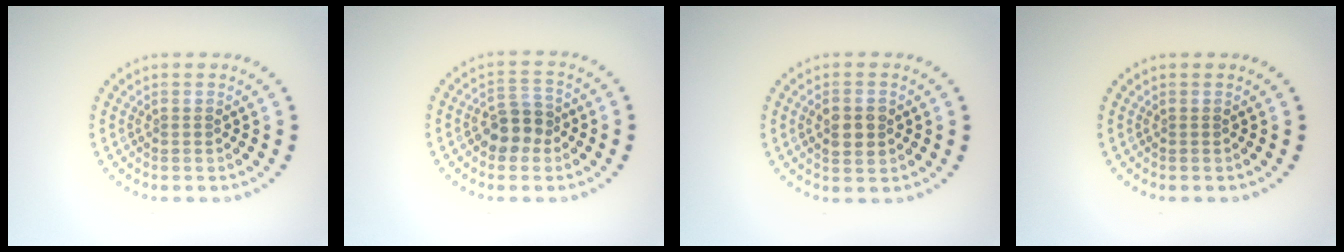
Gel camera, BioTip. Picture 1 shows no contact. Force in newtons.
{"total": 3.4, "press": 3.2, "slide": 1.1}
{"total": 2.3, "press": 2.3, "slide": 0.2}
{"total": 0.0}